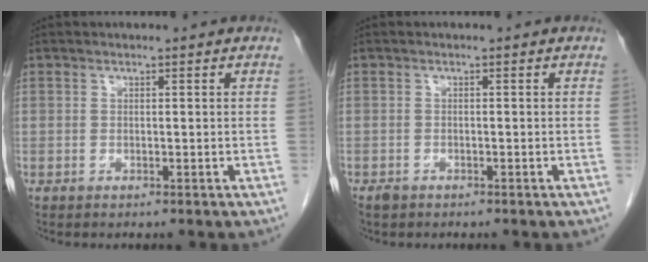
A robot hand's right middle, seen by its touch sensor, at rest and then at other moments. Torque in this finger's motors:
{"motor_torque": [0.06, -0.02, 0.01, 0.01]}